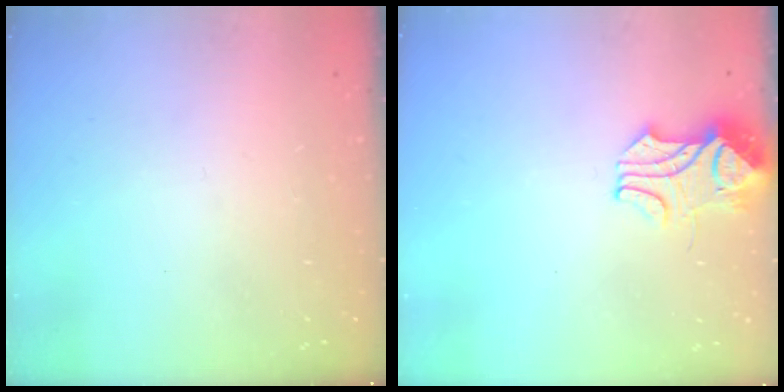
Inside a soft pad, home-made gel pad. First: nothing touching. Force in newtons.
{"total": 2.6, "press": 2.4, "slide": 1.0}